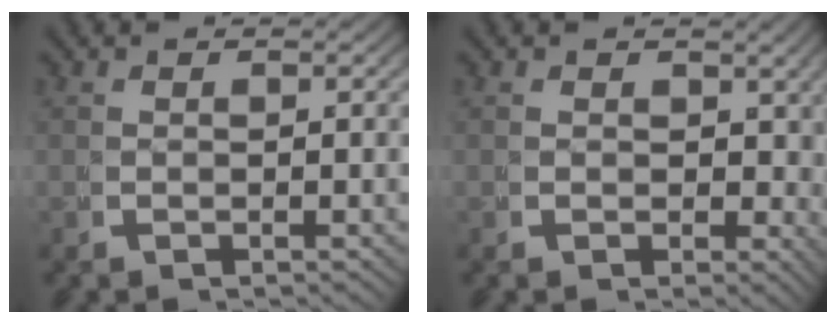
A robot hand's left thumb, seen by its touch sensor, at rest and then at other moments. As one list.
[{"total": 2.8, "force": [1.3, 2.0, 1.5], "torque": [-0.011, -0.013, 0.024]}]